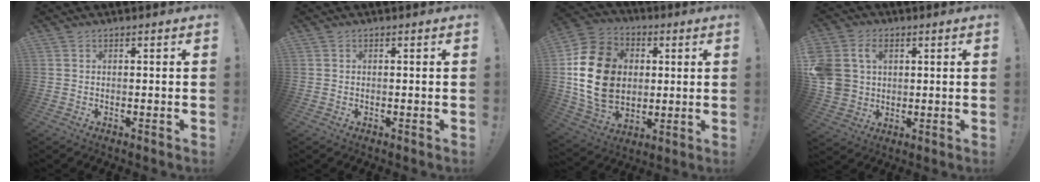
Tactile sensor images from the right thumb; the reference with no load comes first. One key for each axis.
{"total": 0.0}
{"total": 21.6, "fx": 1.9, "fy": 16.7, "fz": 13.6, "tx": -0.234, "ty": 0.009, "tz": 0.051}
{"total": 10.5, "fx": 3.0, "fy": 8.6, "fz": 5.1, "tx": -0.114, "ty": -0.006, "tz": 0.060}